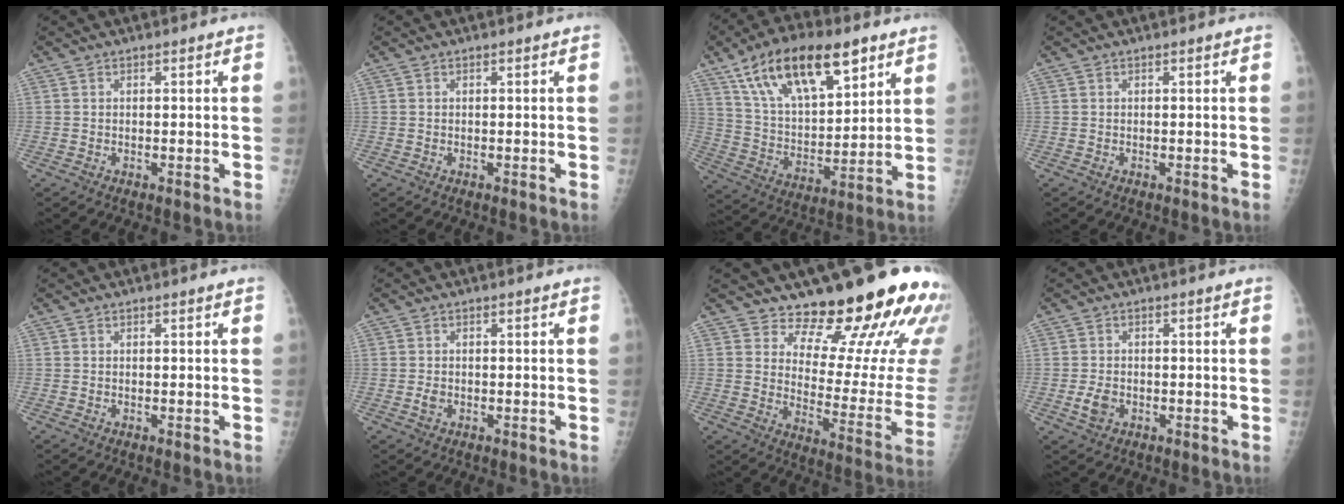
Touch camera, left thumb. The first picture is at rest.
{"total": 0.0}
{"total": 21.8, "force": [12.2, 9.7, 15.2], "torque": [-0.230, -0.032, 0.223]}
{"total": 0.0}
{"total": 0.0}
{"total": 1.4, "force": [-0.4, 1.0, 0.9], "torque": [-0.016, 0.000, -0.006]}
{"total": 19.9, "force": [15.8, 6.1, 10.4], "torque": [-0.092, -0.133, 0.209]}
{"total": 3.1, "force": [-0.9, 2.2, 2.0], "torque": [-0.038, 0.000, -0.016]}